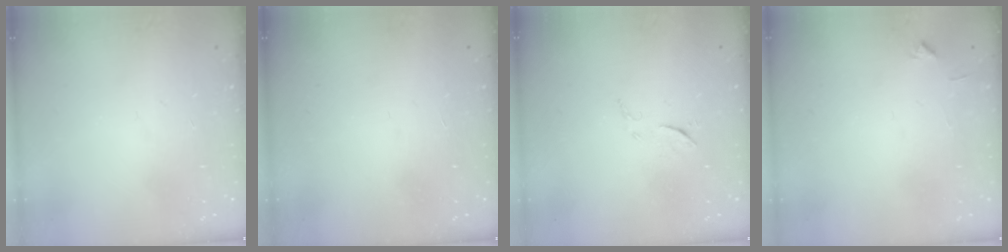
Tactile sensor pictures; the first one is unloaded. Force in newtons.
{"total": 1.7, "press": 1.7, "slide": 0.1}
{"total": 6.7, "press": 6.7, "slide": 0.3}
{"total": 4.0, "press": 3.9, "slide": 0.5}